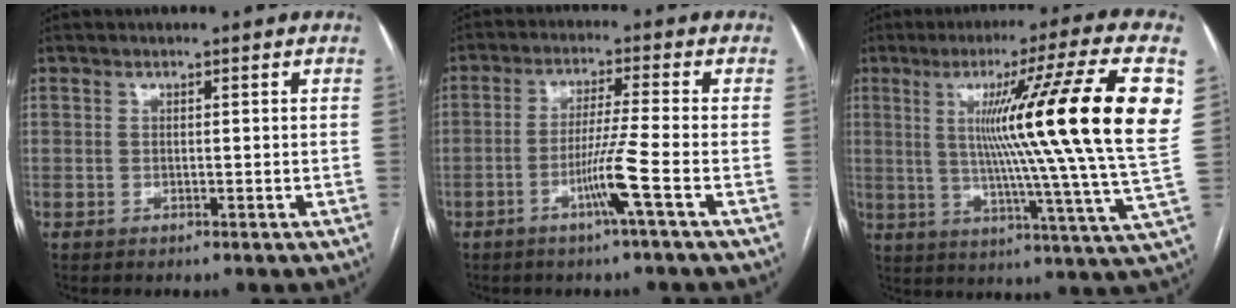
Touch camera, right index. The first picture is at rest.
{"total": 6.3, "force": [-2.7, -1.6, 5.5], "torque": [-0.105, -0.009, -0.055]}
{"total": 24.2, "force": [5.7, -2.2, 23.4], "torque": [-0.303, 0.007, 0.073]}